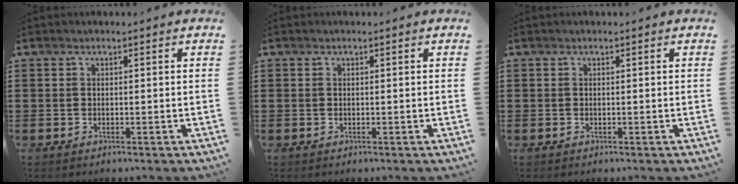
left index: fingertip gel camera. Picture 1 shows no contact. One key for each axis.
{"total": 0.0}
{"total": 0.0}